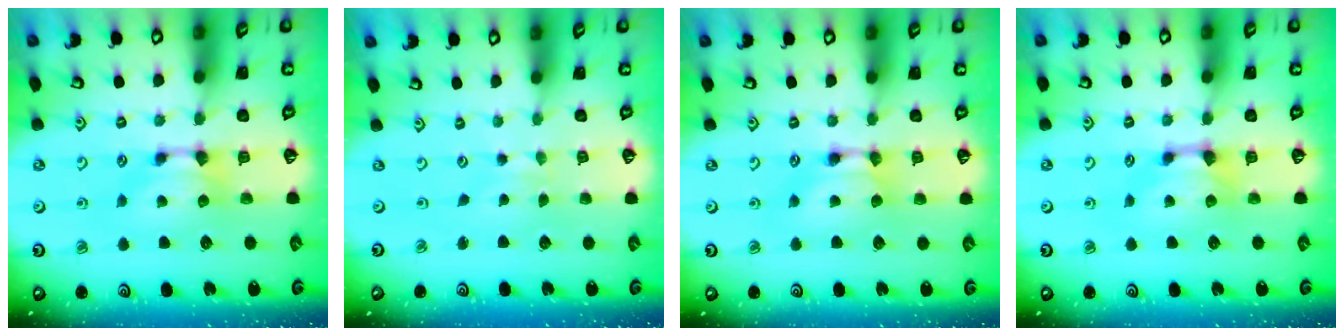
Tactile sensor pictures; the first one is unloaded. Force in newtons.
{"total": 2.9, "press": 2.9, "slide": 0.4}
{"total": 1.7, "press": 1.7, "slide": 0.2}
{"total": 0.6, "press": 0.4, "slide": 0.5}